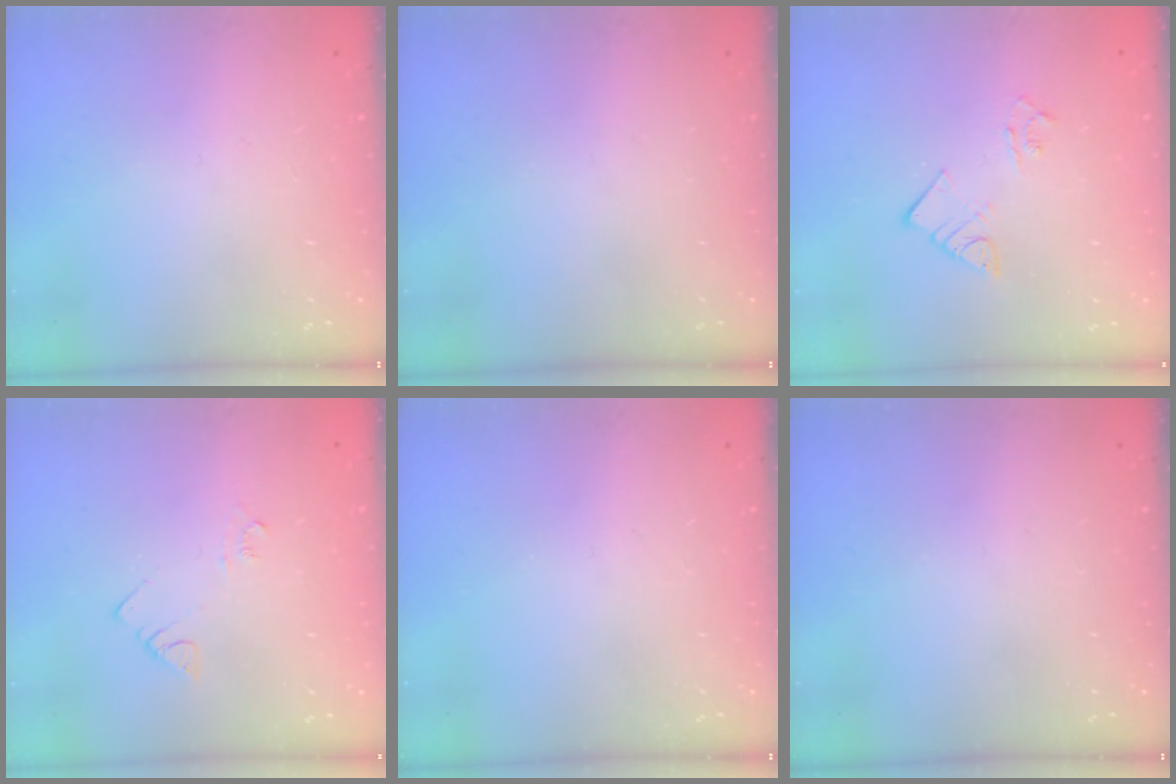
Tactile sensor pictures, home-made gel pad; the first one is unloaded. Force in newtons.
{"total": 0.0}
{"total": 5.5, "press": 5.5, "slide": 0.4}
{"total": 4.1, "press": 4.1, "slide": 0.4}
{"total": 0.0}
{"total": 0.0}